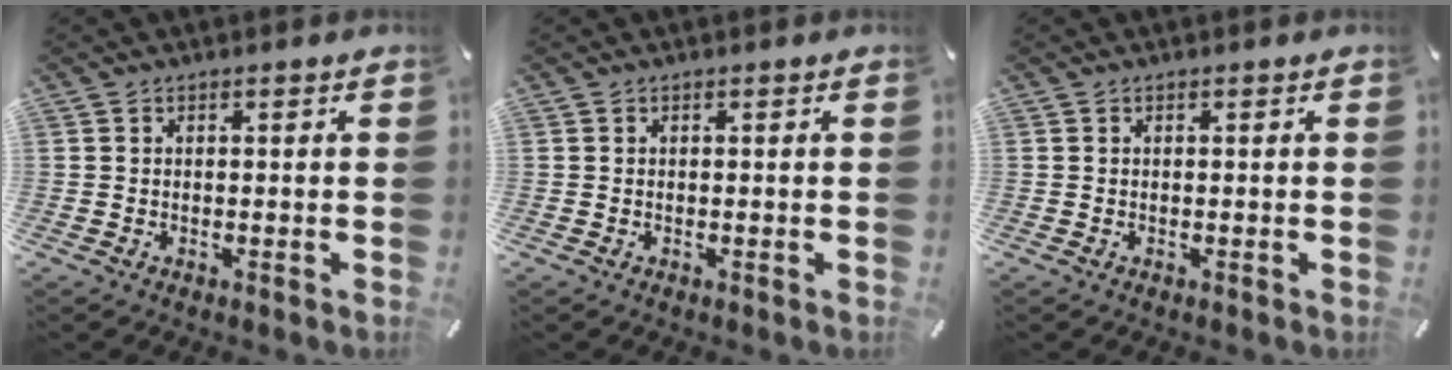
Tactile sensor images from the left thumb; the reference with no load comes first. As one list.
[{"total": 0.0}, {"total": 0.0}]